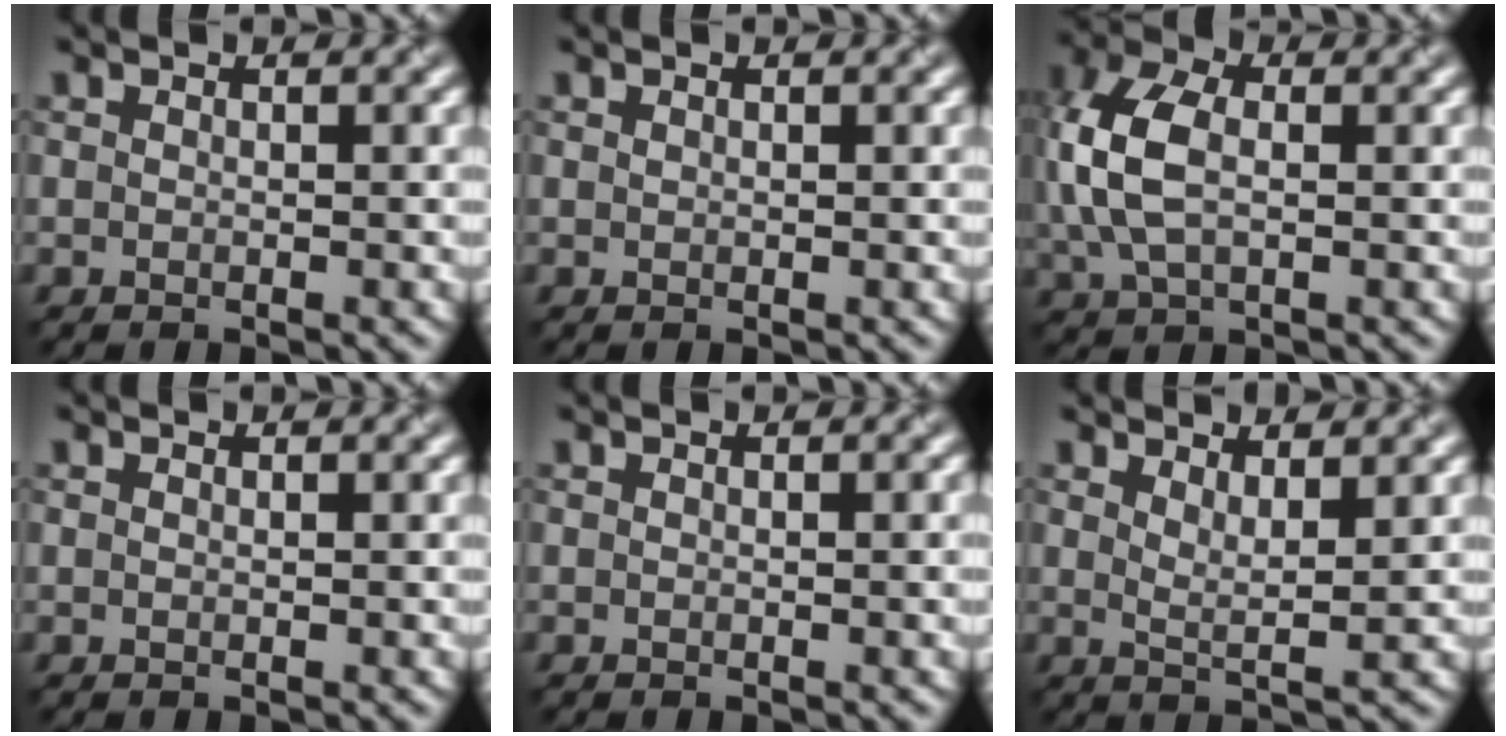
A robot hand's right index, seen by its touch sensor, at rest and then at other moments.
{"total": 0.0}
{"total": 6.0, "force": [0.1, 3.9, 4.6], "torque": [-0.120, 0.014, 0.004]}
{"total": 0.0}
{"total": 1.0, "force": [0.1, 0.3, 0.9], "torque": [-0.005, 0.005, 0.003]}
{"total": 2.0, "force": [1.4, 0.4, 1.4], "torque": [-0.017, -0.004, 0.030]}